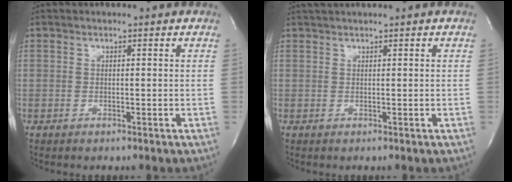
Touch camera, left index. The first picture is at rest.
{"total": 2.4, "force": [2.2, -0.2, 1.0], "torque": [-0.011, 0.021, 0.040]}